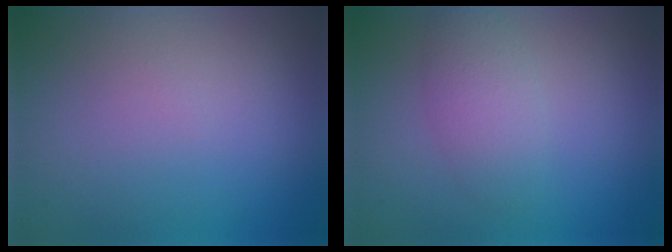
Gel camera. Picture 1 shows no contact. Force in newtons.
{"total": 2.7, "press": 2.7, "slide": 0.1}